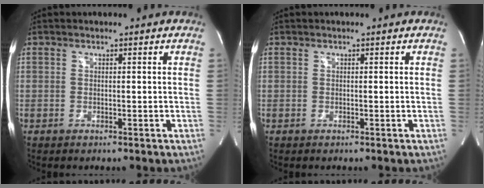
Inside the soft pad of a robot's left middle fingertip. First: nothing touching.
{"total": 0.0}